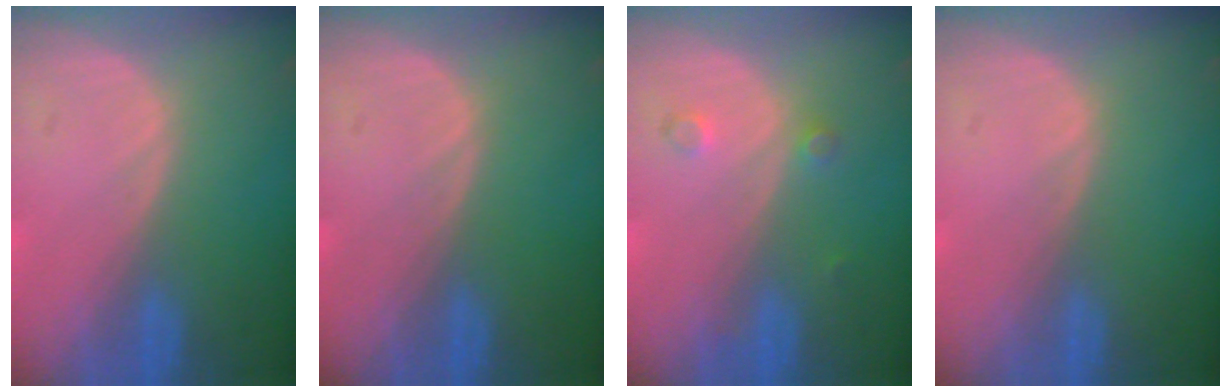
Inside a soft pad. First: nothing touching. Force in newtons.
{"total": 0.0}
{"total": 2.1, "press": 1.8, "slide": 1.1}
{"total": 0.0}